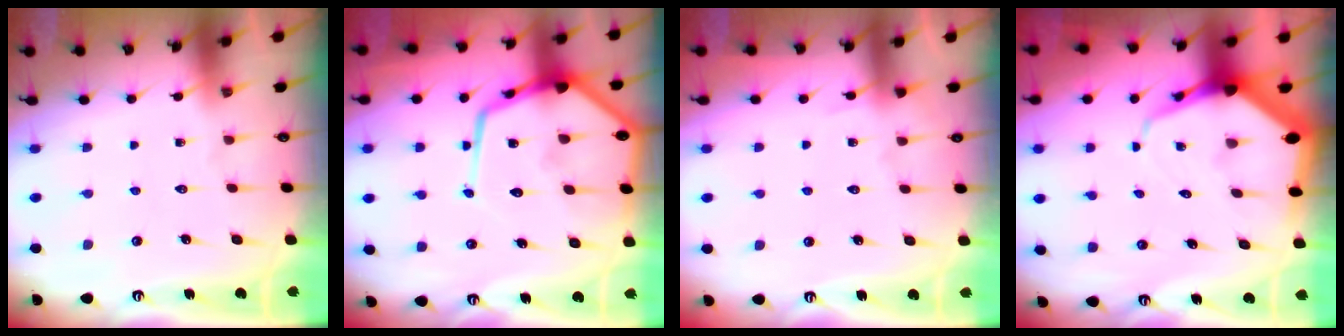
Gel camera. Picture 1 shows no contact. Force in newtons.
{"total": 19.0, "press": 18.9, "slide": 1.8}
{"total": 5.0, "press": 5.0, "slide": 0.5}
{"total": 6.7, "press": 6.7, "slide": 0.8}